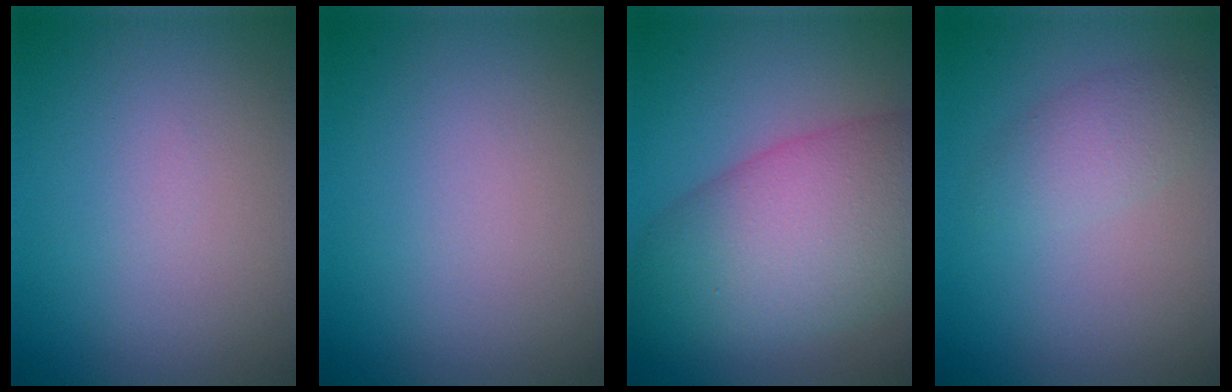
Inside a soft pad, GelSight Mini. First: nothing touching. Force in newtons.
{"total": 0.0}
{"total": 10.5, "press": 10.5, "slide": 0.4}
{"total": 2.3, "press": 2.3, "slide": 0.1}